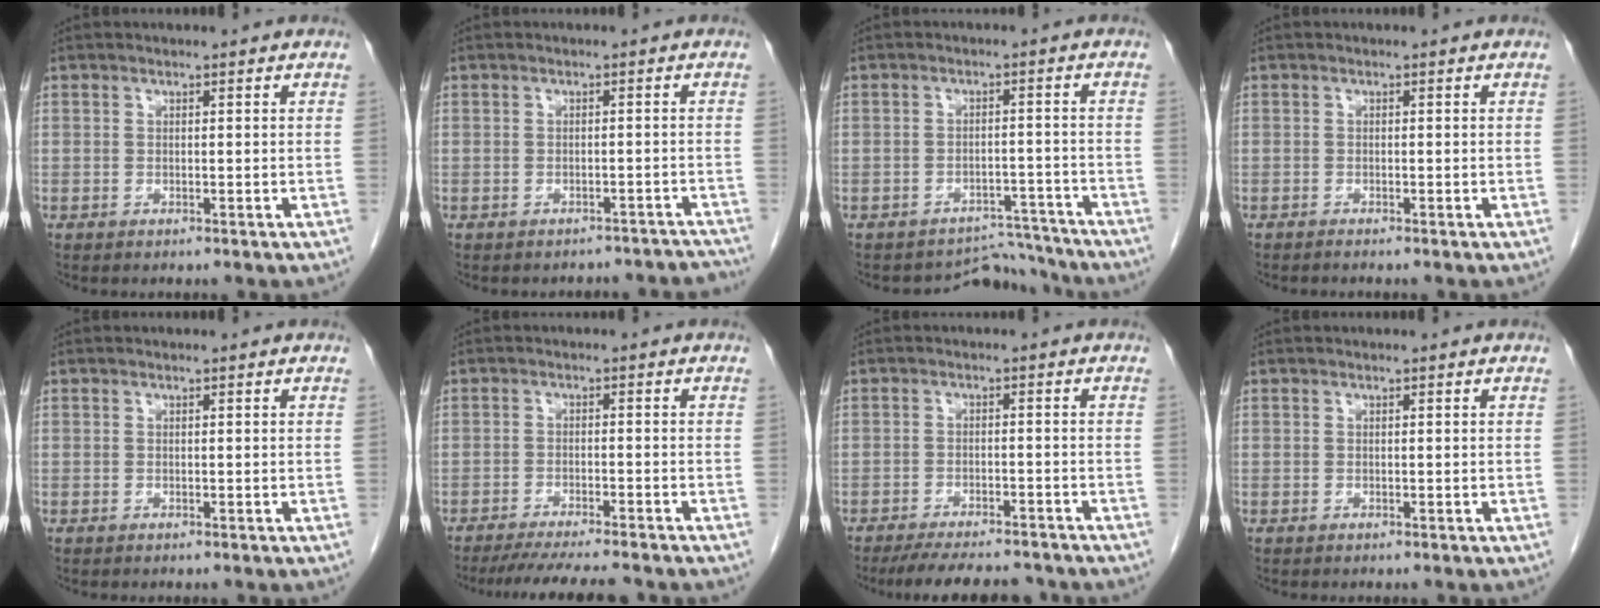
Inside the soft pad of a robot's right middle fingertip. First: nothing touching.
{"total": 7.5, "force": [-7.0, 2.7, 0.2], "torque": [0.000, 0.014, -0.064]}
{"total": 5.3, "force": [-4.9, 1.0, -1.6], "torque": [0.025, 0.027, -0.064]}
{"total": 0.6, "force": [-0.5, -0.1, 0.2], "torque": [-0.006, -0.001, -0.010]}
{"total": 0.0}
{"total": 9.9, "force": [-8.7, 0.2, 4.6], "torque": [-0.065, -0.022, -0.130]}
{"total": 11.0, "force": [-9.9, 2.0, 4.1], "torque": [-0.067, -0.006, -0.135]}
{"total": 0.0}